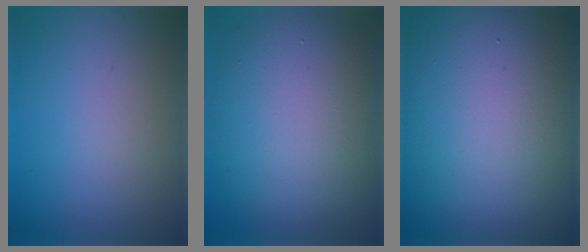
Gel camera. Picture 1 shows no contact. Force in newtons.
{"total": 11.6, "press": 11.6, "slide": 0.7}
{"total": 23.9, "press": 23.8, "slide": 1.2}